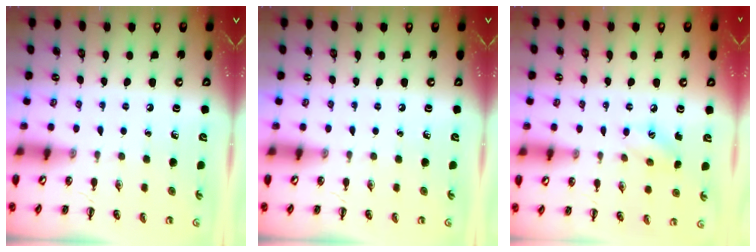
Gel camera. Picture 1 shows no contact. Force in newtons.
{"total": 0.0}
{"total": 8.1, "press": 7.9, "slide": 1.8}